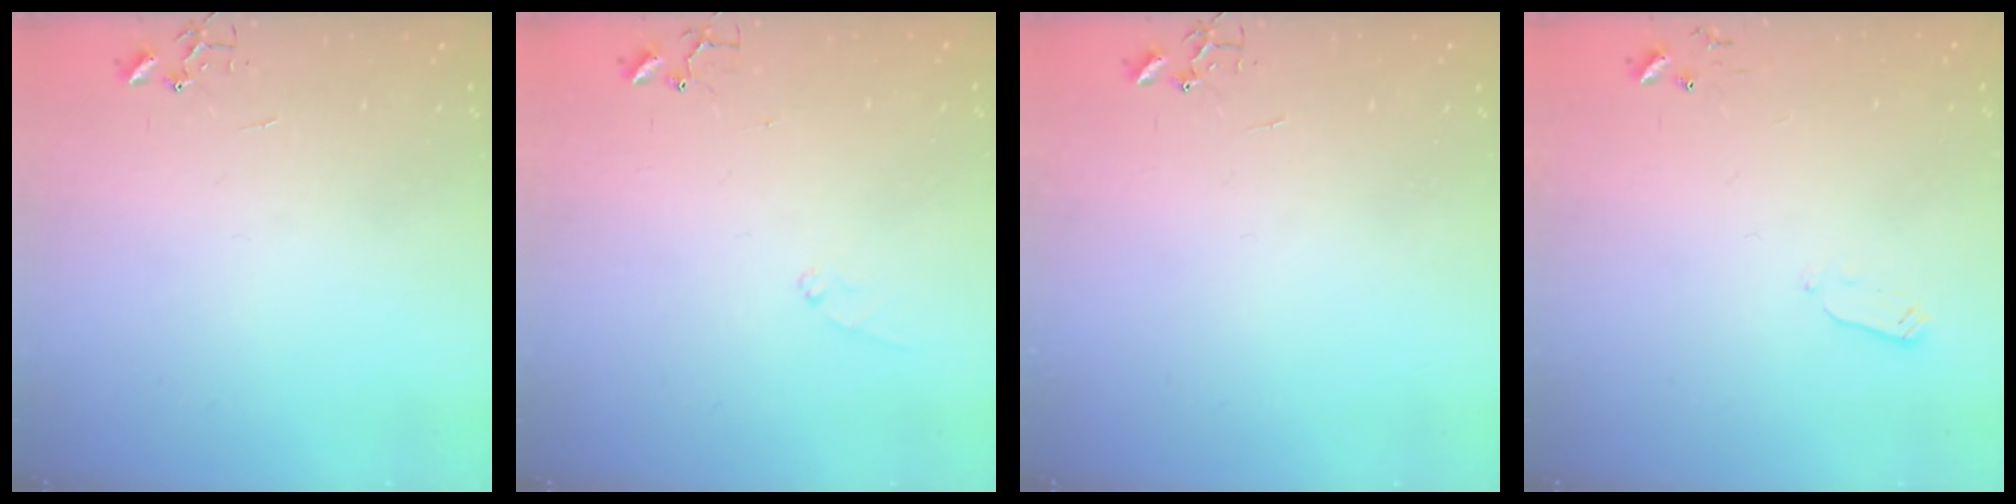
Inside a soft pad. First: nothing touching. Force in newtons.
{"total": 6.8, "press": 6.8, "slide": 0.7}
{"total": 0.0}
{"total": 2.4, "press": 2.3, "slide": 0.4}